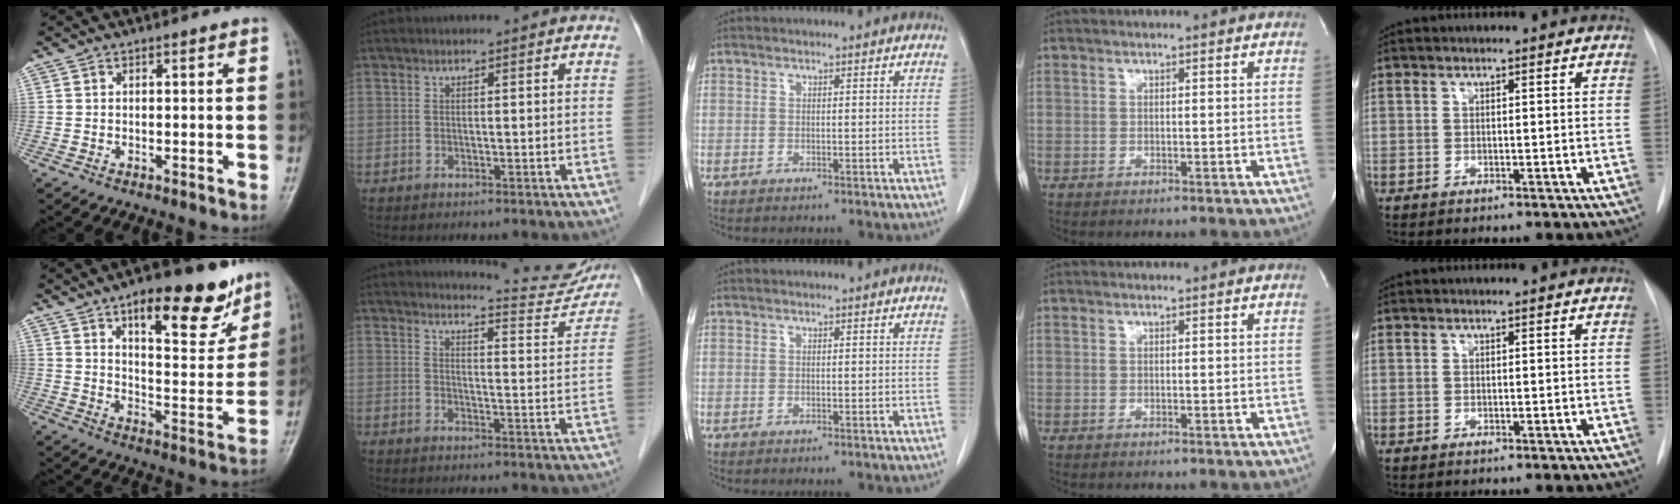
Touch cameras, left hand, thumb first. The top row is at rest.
{"thumb": {"total": 17.4, "force": [11.0, 6.5, 11.9], "torque": [-0.120, -0.061, 0.165]}, "index": {"total": 12.2, "force": [12.1, 0.8, 1.0], "torque": [-0.004, -0.056, 0.129]}}